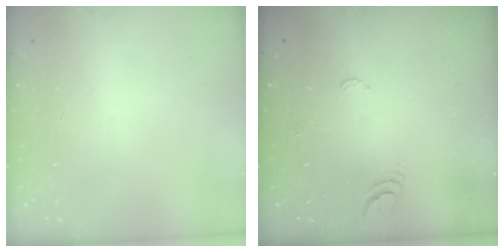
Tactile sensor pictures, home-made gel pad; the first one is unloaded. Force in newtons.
{"total": 6.3, "press": 6.3, "slide": 0.6}